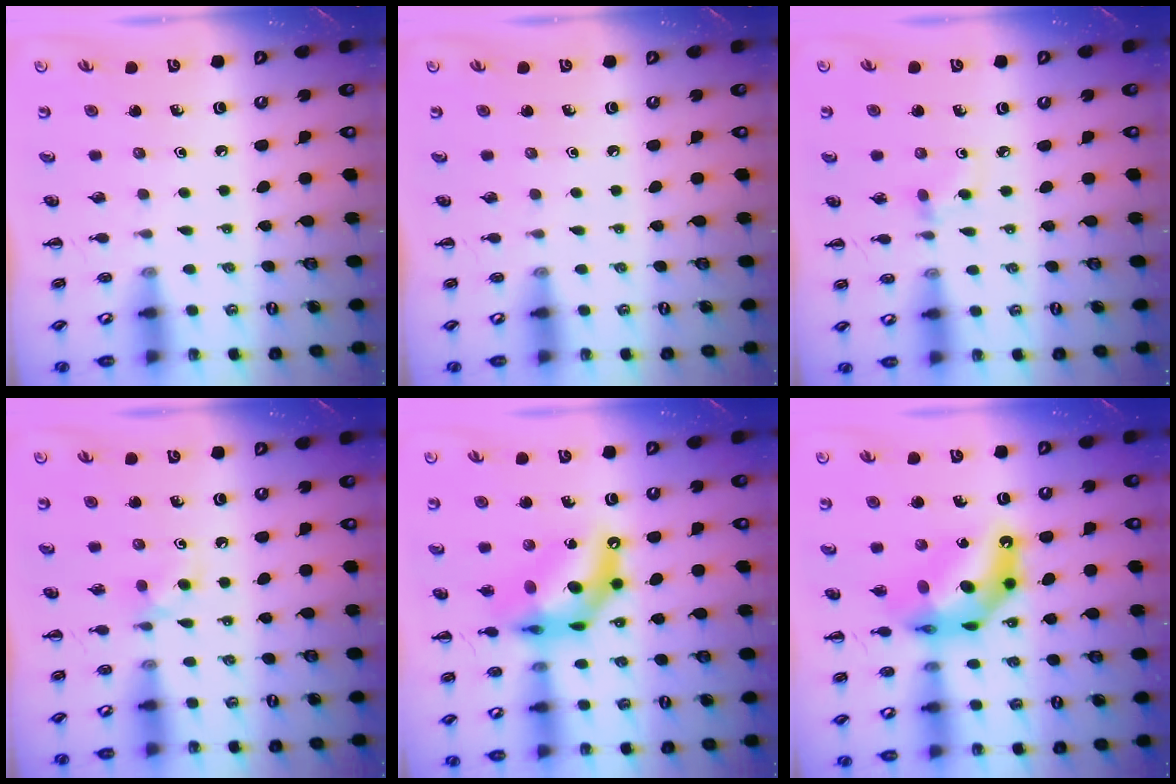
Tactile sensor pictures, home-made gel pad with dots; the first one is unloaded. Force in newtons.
{"total": 0.0}
{"total": 3.4, "press": 3.1, "slide": 1.4}
{"total": 4.2, "press": 4.0, "slide": 1.3}
{"total": 13.0, "press": 12.6, "slide": 3.0}
{"total": 13.0, "press": 12.5, "slide": 3.8}